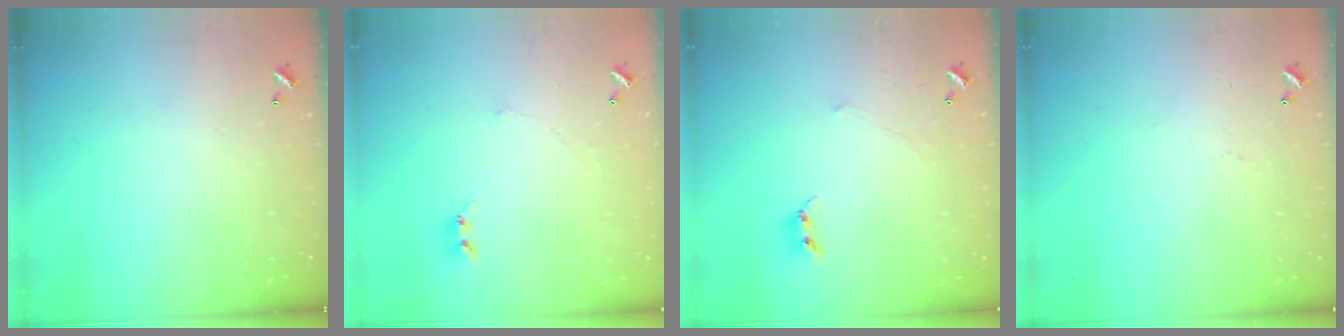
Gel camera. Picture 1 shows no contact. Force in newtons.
{"total": 1.7, "press": 1.6, "slide": 0.4}
{"total": 2.4, "press": 2.3, "slide": 0.4}
{"total": 1.6, "press": 1.5, "slide": 0.5}